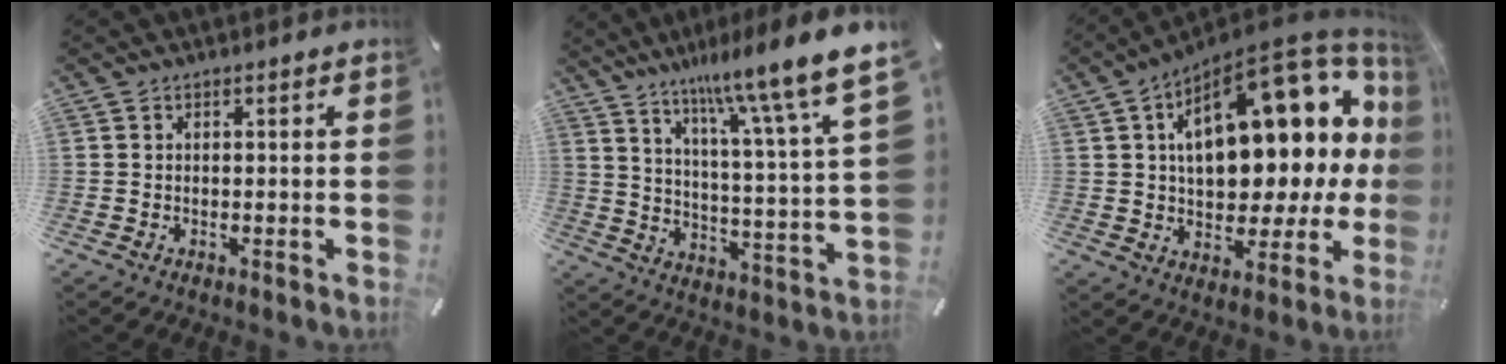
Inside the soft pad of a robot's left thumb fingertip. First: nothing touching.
{"total": 14.0, "force": [11.1, 1.5, 8.5], "torque": [-0.144, -0.081, 0.178]}
{"total": 24.3, "force": [7.5, 13.2, 19.0], "torque": [-0.254, -0.050, 0.130]}